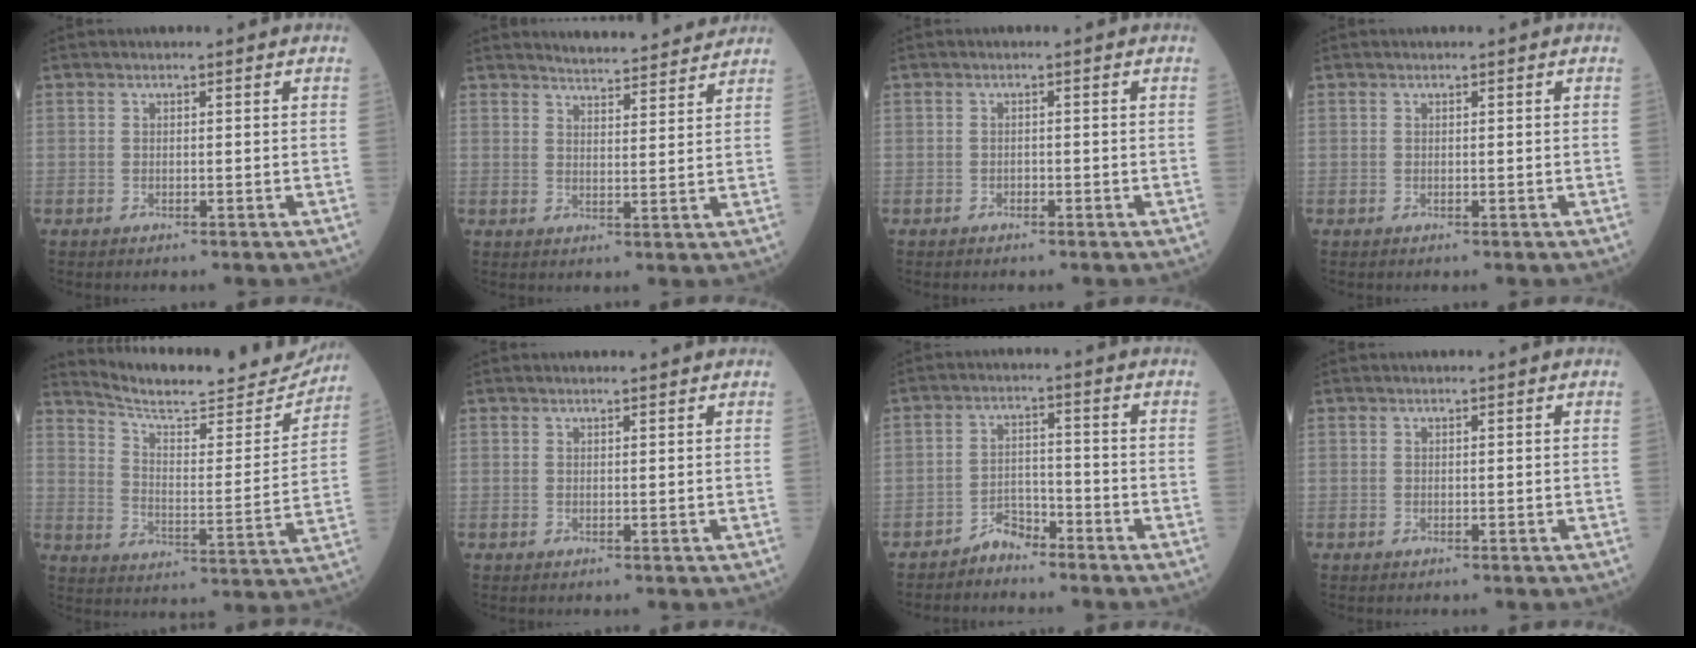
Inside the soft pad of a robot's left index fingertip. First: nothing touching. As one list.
[{"total": 9.1, "force": [8.9, 0.6, 1.8], "torque": [-0.030, 0.001, 0.114]}, {"total": 0.6, "force": [-0.5, 0.4, 0.2], "torque": [-0.003, 0.001, -0.012]}, {"total": 0.0}, {"total": 20.0, "force": [19.1, 3.1, 5.1], "torque": [-0.075, -0.043, 0.259]}, {"total": 1.4, "force": [1.4, 0.0, 0.2], "torque": [-0.008, 0.003, 0.017]}, {"total": 3.4, "force": [-3.2, 1.1, 0.6], "torque": [-0.007, -0.002, -0.058]}, {"total": 0.0}]